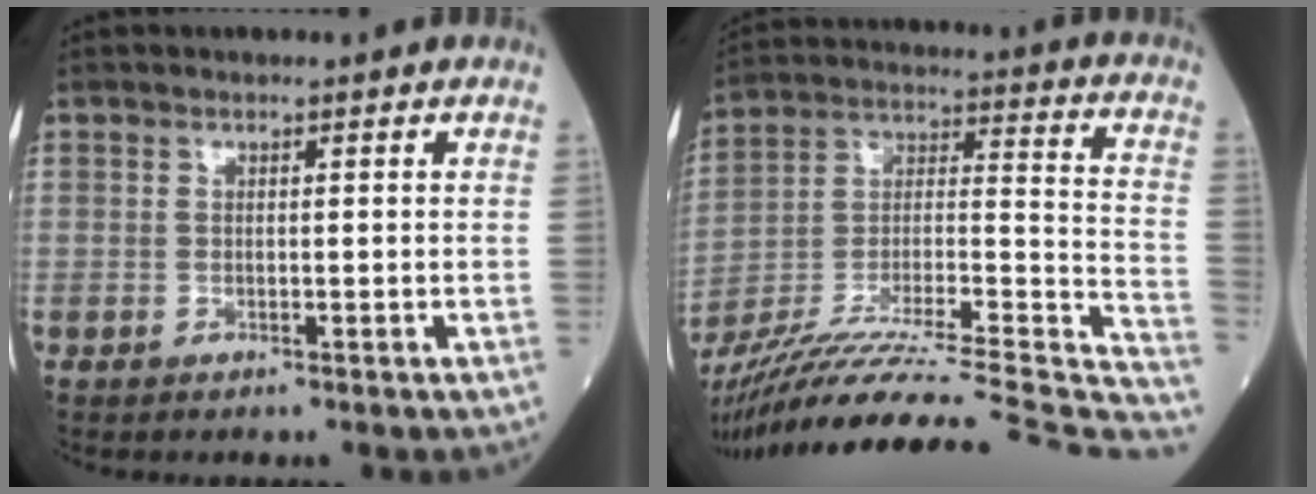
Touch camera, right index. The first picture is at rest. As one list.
[{"total": 37.9, "force": [-32.6, 3.0, 19.2], "torque": [-0.270, -0.043, -0.478]}]